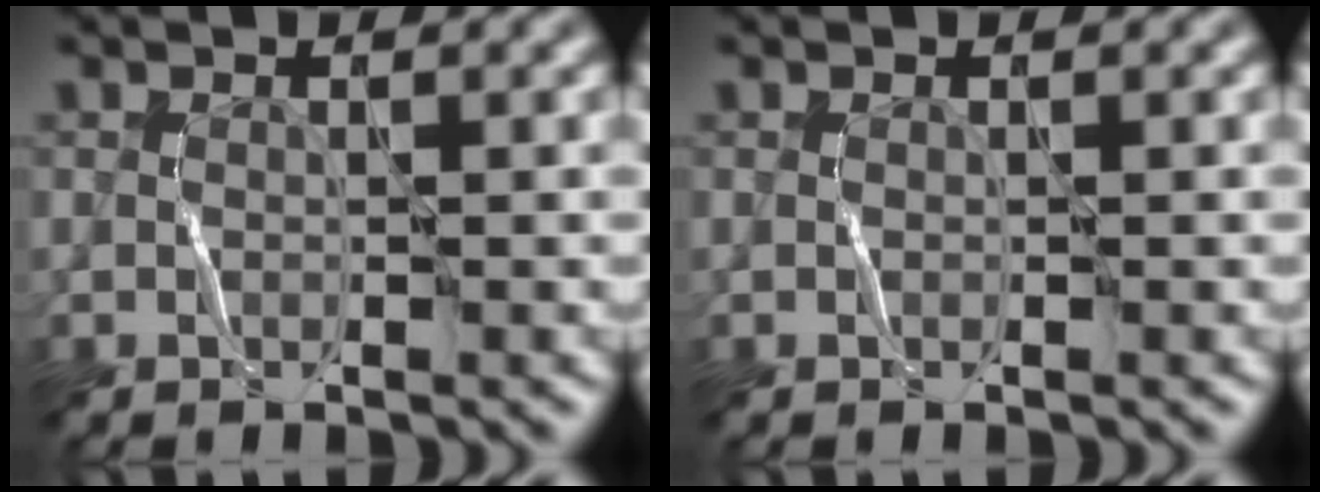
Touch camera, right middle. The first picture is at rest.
{"total": 0.0}